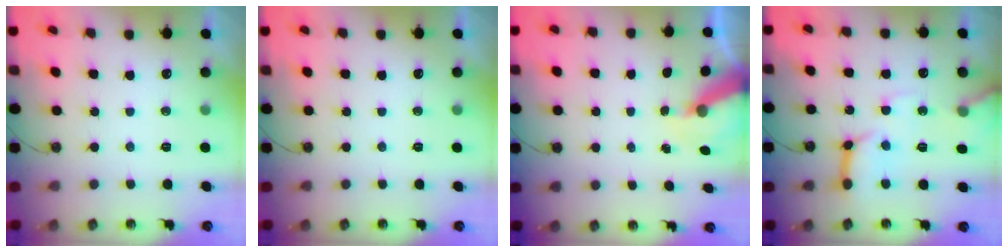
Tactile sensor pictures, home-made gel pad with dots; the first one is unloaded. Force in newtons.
{"total": 0.0}
{"total": 7.7, "press": 7.7, "slide": 0.7}
{"total": 12.3, "press": 12.3, "slide": 1.0}